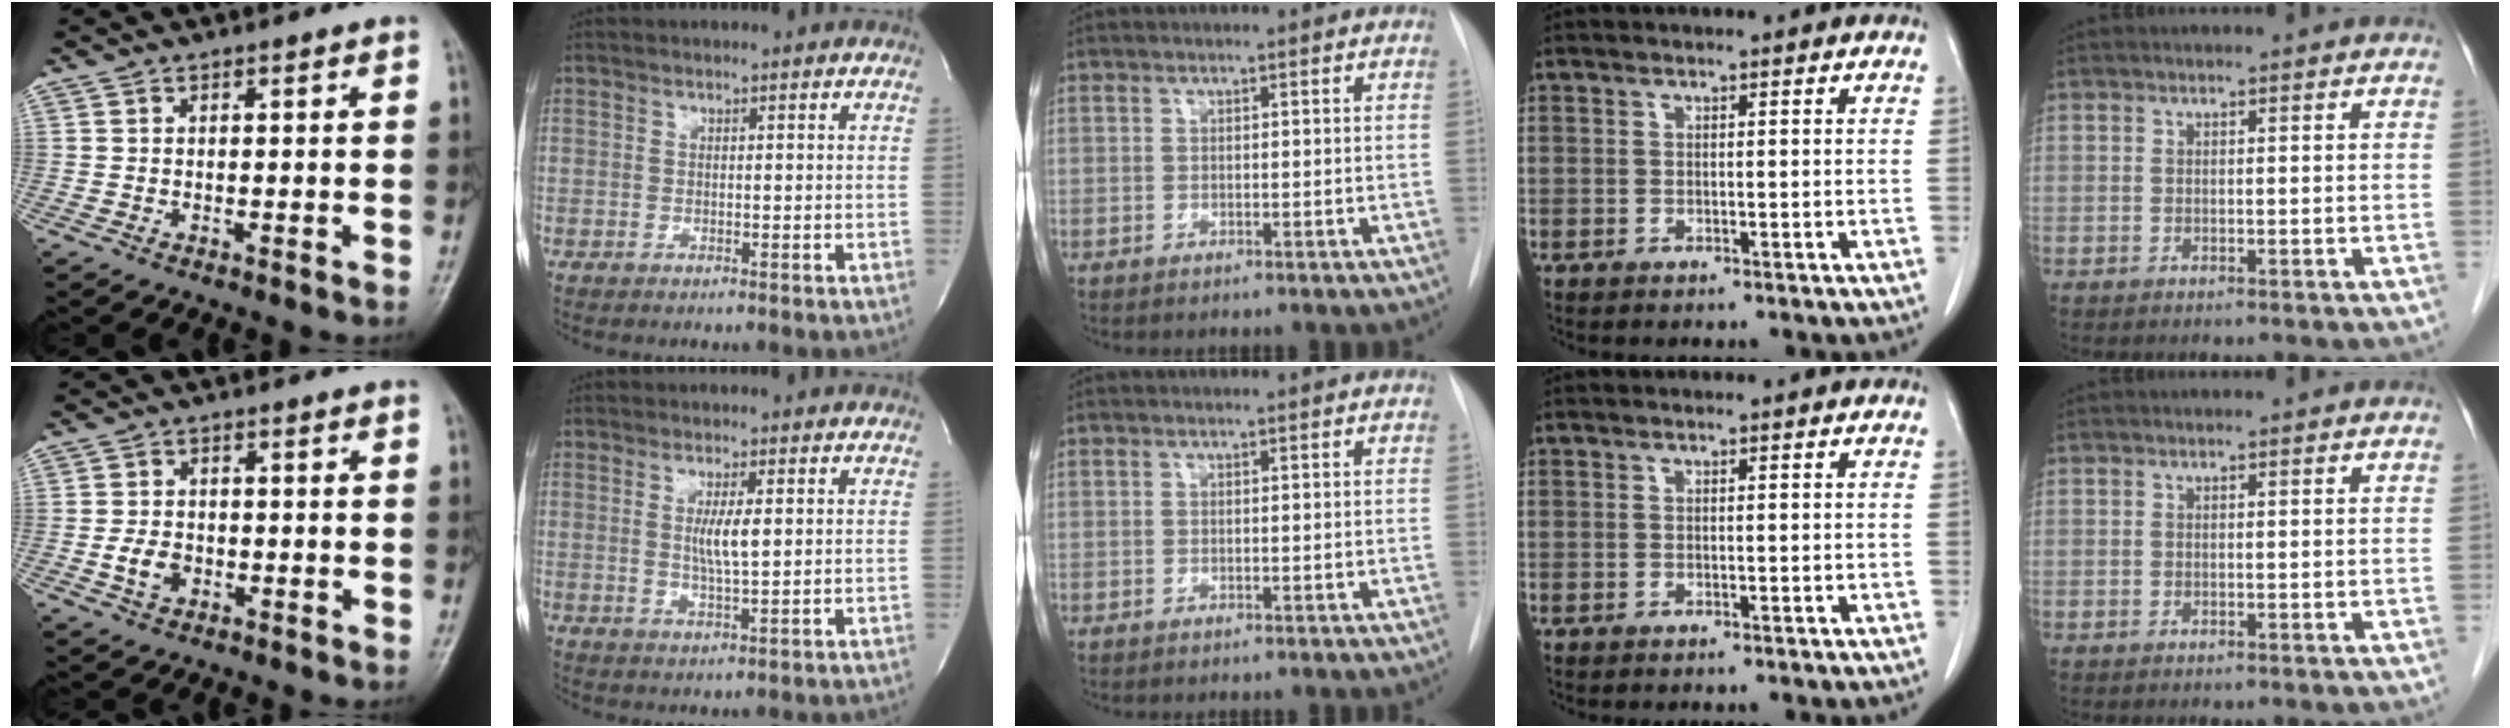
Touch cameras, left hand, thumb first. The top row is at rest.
{"thumb": {"total": 4.0, "force": [-1.3, 3.0, 2.3], "torque": [-0.037, 0.008, -0.025]}, "index": {"total": 3.9, "force": [0.4, 0.2, 3.9], "torque": [-0.075, -0.013, 0.008]}}